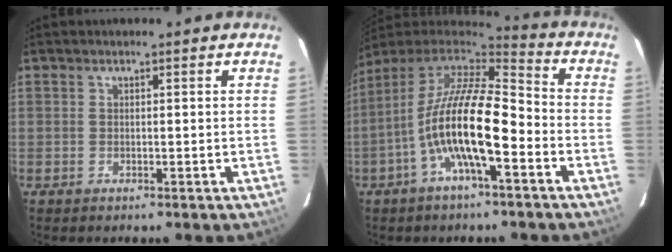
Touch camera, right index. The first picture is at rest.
{"total": 16.0, "force": [-5.5, 4.4, 14.4], "torque": [-0.263, -0.008, -0.110]}